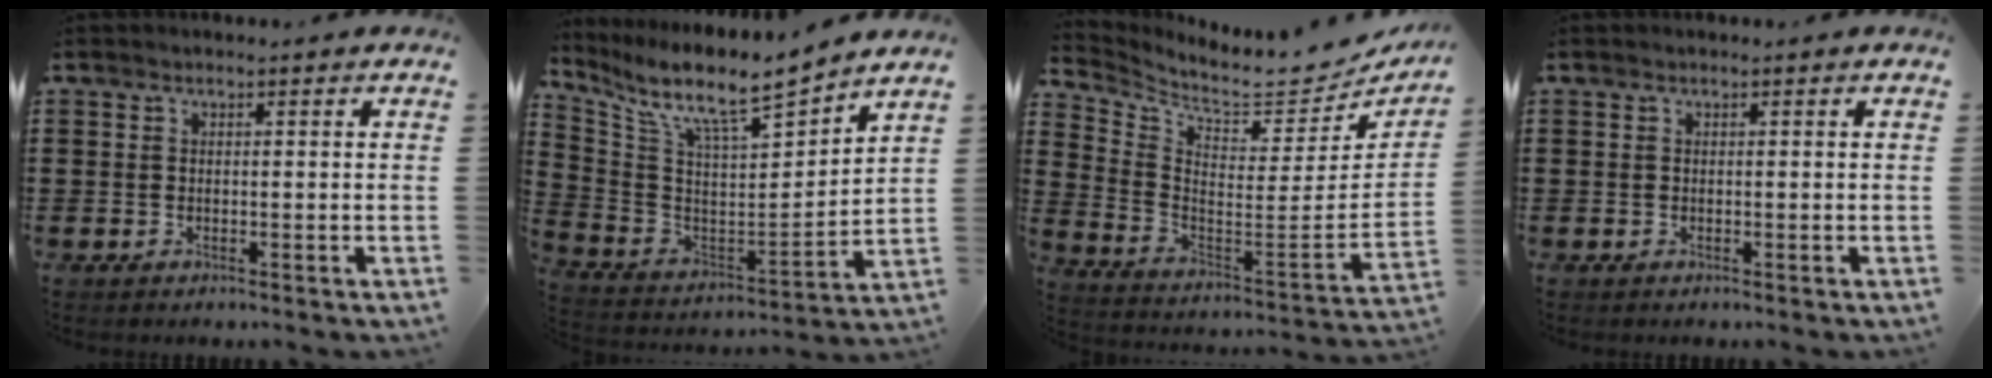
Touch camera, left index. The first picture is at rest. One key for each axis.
{"total": 9.1, "fx": 7.6, "fy": 1.1, "fz": 4.9, "tx": -0.120, "ty": -0.059, "tz": 0.121}
{"total": 6.8, "fx": 6.1, "fy": 0.9, "fz": 2.8, "tx": -0.073, "ty": -0.070, "tz": 0.096}
{"total": 0.0}